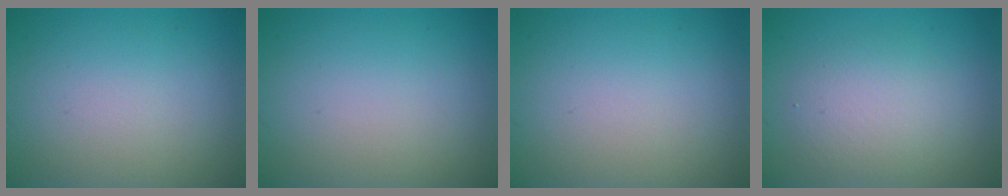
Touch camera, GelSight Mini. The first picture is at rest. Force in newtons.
{"total": 0.0}
{"total": 0.0}
{"total": 3.4, "press": 3.4, "slide": 0.5}